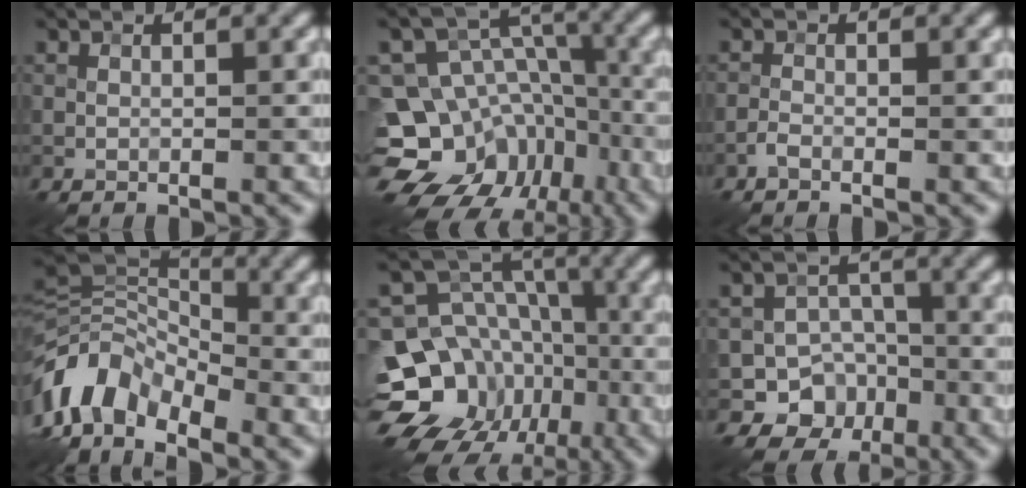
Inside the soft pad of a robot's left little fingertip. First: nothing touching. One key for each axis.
{"total": 15.9, "fx": -8.8, "fy": 12.2, "fz": 5.3, "tx": -0.097, "ty": -0.015, "tz": -0.129}
{"total": 0.8, "fx": -0.7, "fy": 0.0, "fz": 0.5, "tx": -0.015, "ty": 0.002, "tz": -0.017}
{"total": 8.1, "fx": -4.1, "fy": 5.0, "fz": 4.9, "tx": -0.095, "ty": 0.006, "tz": -0.092}
{"total": 18.4, "fx": -8.9, "fy": 15.0, "fz": 5.9, "tx": -0.114, "ty": -0.034, "tz": -0.138}
{"total": 7.2, "fx": -3.2, "fy": 6.2, "fz": 1.8, "tx": 0.003, "ty": -0.005, "tz": -0.073}